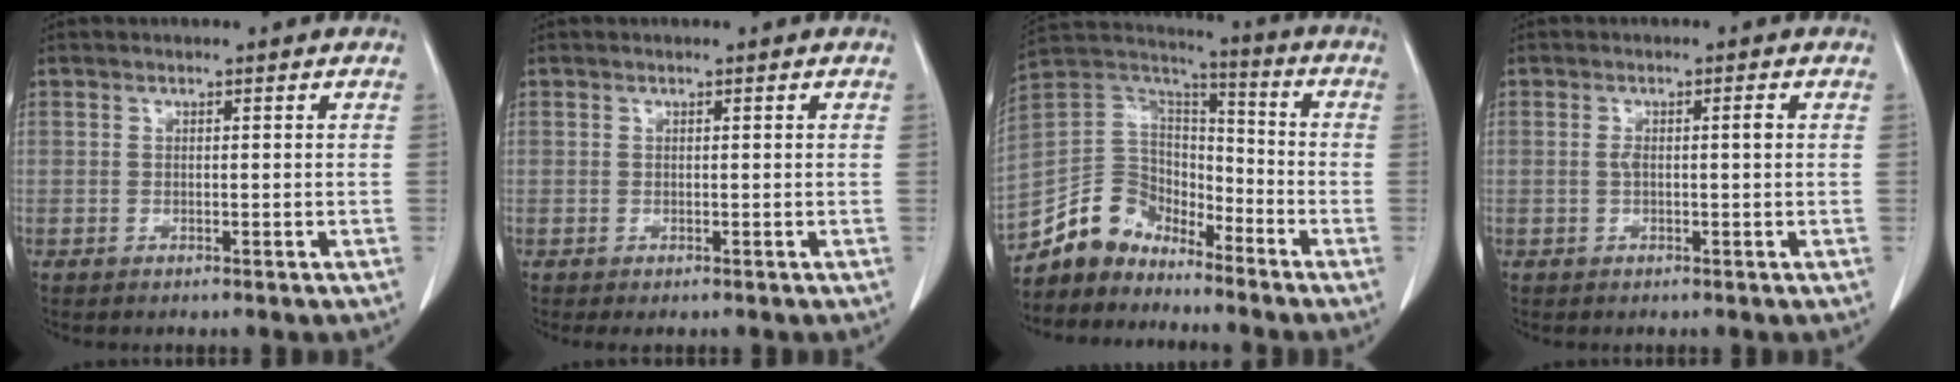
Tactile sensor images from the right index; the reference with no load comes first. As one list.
[{"total": 0.9, "force": [-0.5, 0.5, 0.5], "torque": [-0.008, 0.000, -0.002]}, {"total": 10.7, "force": [-8.9, 5.8, 1.6], "torque": [-0.039, 0.055, -0.170]}, {"total": 2.0, "force": [-0.1, 0.3, 2.0], "torque": [-0.037, 0.005, 0.000]}]